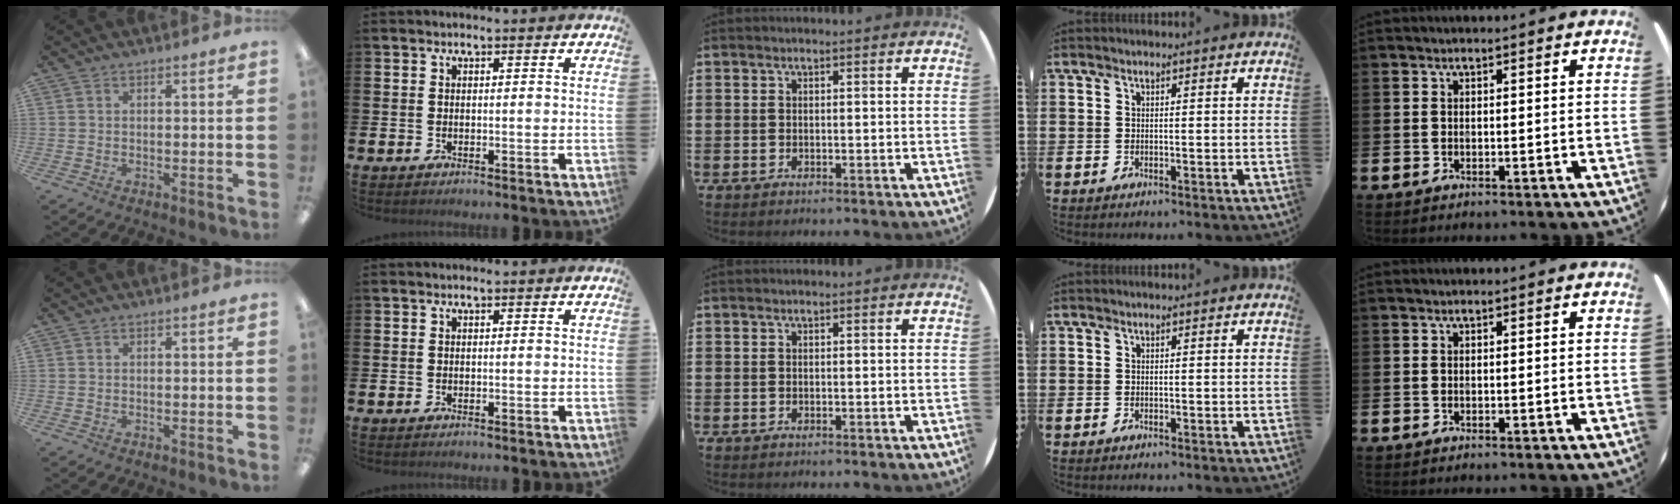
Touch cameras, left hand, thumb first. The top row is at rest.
{}